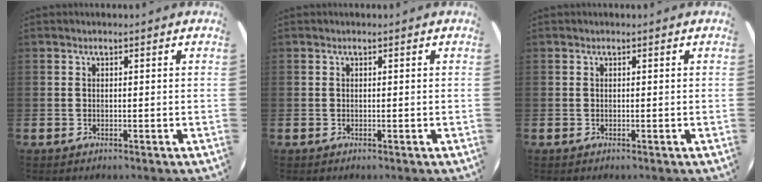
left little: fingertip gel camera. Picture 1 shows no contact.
{"total": 0.0}
{"total": 0.0}